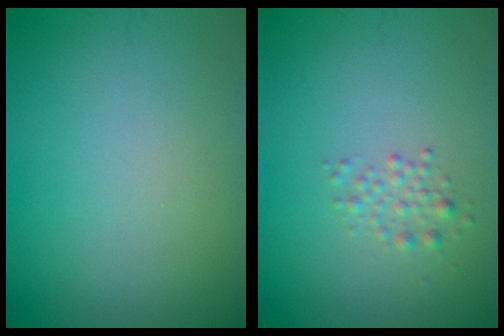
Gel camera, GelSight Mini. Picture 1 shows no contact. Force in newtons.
{"total": 1.4, "press": 1.4, "slide": 0.0}